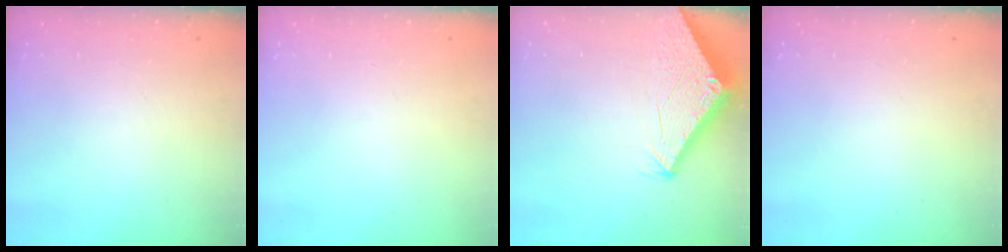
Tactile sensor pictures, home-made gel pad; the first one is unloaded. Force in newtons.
{"total": 0.0}
{"total": 2.8, "press": 2.8, "slide": 0.1}
{"total": 0.0}